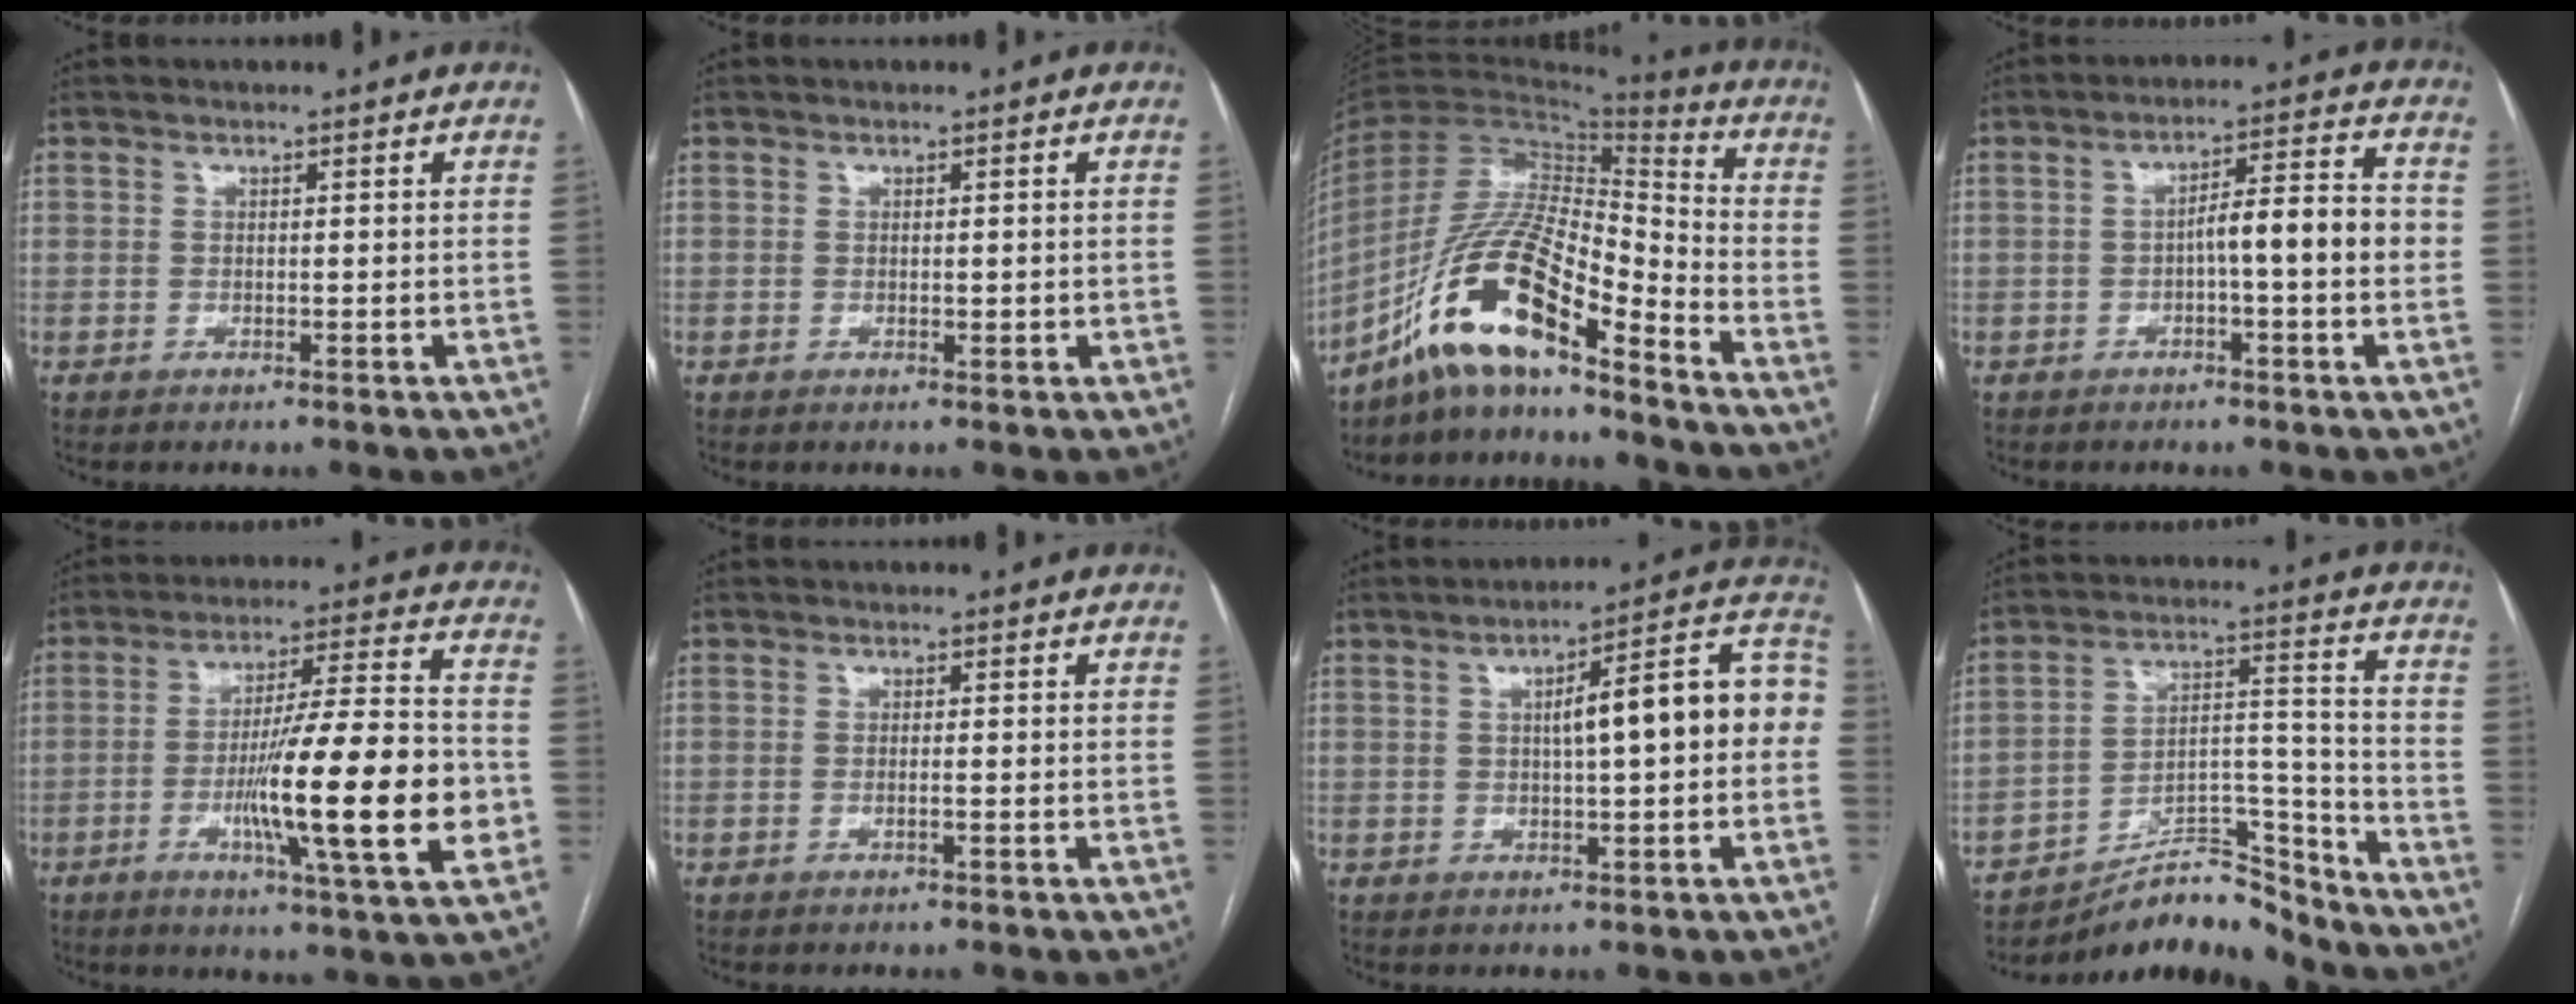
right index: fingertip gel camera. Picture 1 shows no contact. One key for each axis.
{"total": 0.9, "fx": 0.0, "fy": 0.4, "fz": 0.8, "tx": -0.014, "ty": -0.004, "tz": 0.003}
{"total": 15.2, "fx": -10.5, "fy": 2.6, "fz": 10.7, "tx": -0.204, "ty": 0.015, "tz": -0.191}
{"total": 7.7, "fx": -1.2, "fy": 0.9, "fz": 7.6, "tx": -0.113, "ty": 0.025, "tz": -0.019}
{"total": 19.4, "fx": -4.2, "fy": 0.7, "fz": 18.9, "tx": -0.289, "ty": -0.007, "tz": -0.066}
{"total": 0.8, "fx": -0.3, "fy": -0.1, "fz": 0.7, "tx": -0.014, "ty": 0.000, "tz": -0.005}
{"total": 12.5, "fx": 0.6, "fy": 2.3, "fz": 12.3, "tx": -0.164, "ty": 0.048, "tz": 0.007}
{"total": 12.2, "fx": -11.6, "fy": 2.4, "fz": 2.8, "tx": -0.036, "ty": 0.054, "tz": -0.199}